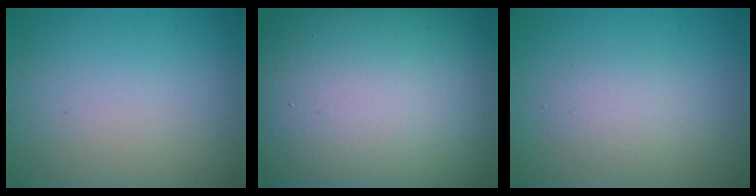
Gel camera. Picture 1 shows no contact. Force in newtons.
{"total": 19.4, "press": 19.3, "slide": 1.7}
{"total": 1.9, "press": 1.9, "slide": 0.1}